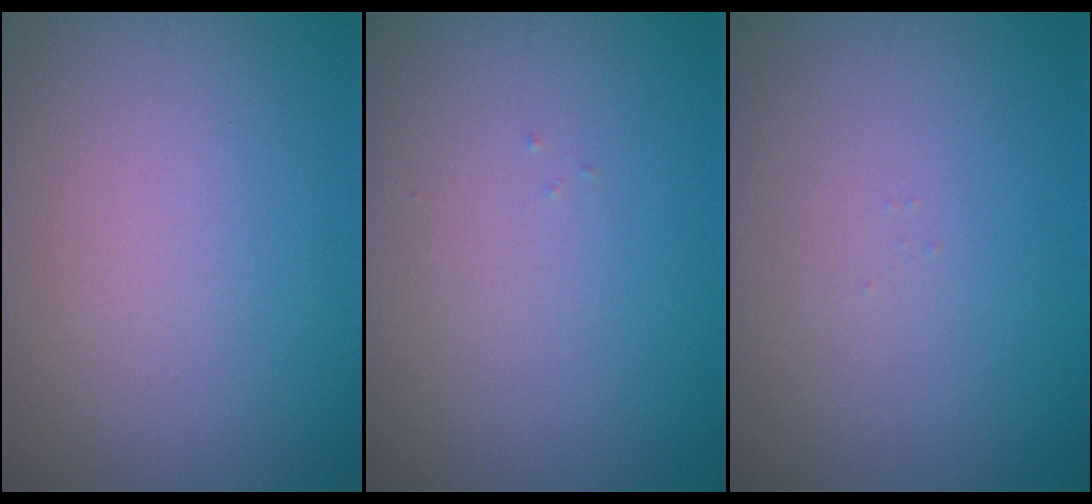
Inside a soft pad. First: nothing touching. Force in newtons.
{"total": 0.0}
{"total": 0.0}